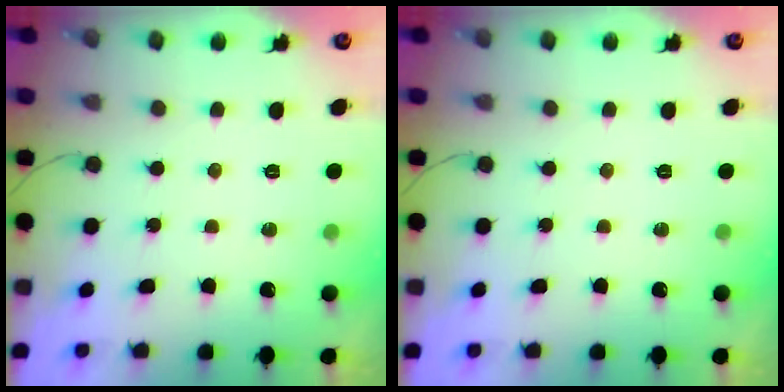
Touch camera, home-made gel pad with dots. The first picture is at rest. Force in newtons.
{"total": 0.0}